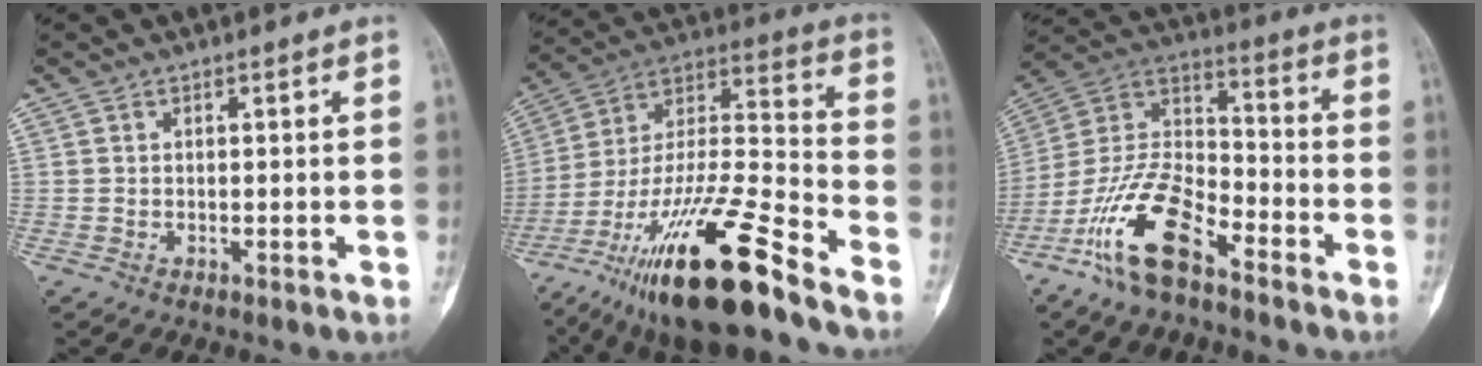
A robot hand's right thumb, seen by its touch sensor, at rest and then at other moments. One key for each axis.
{"total": 25.2, "fx": -16.8, "fy": 4.9, "fz": 18.1, "tx": -0.344, "ty": 0.059, "tz": -0.296}
{"total": 16.0, "fx": -9.8, "fy": 6.5, "fz": 10.9, "tx": -0.208, "ty": 0.065, "tz": -0.194}